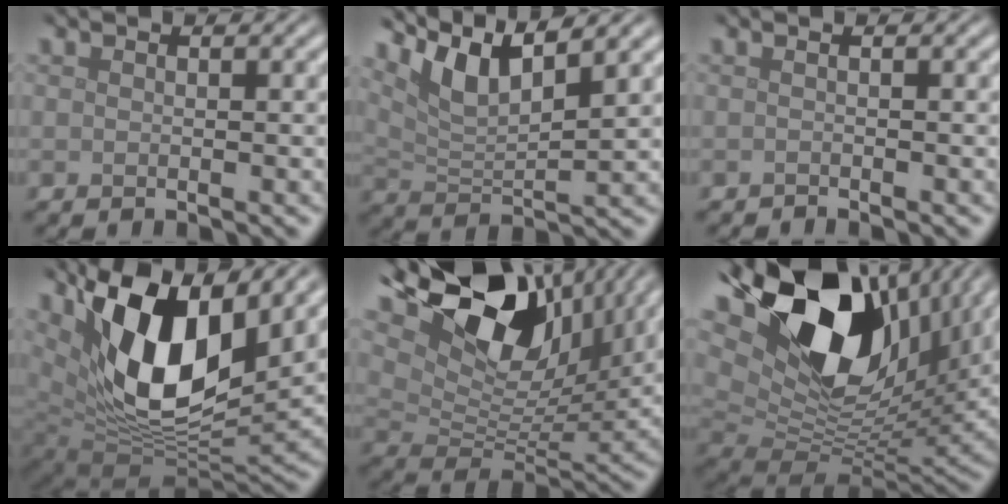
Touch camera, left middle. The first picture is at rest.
{"total": 5.7, "force": [3.9, 1.3, 3.9], "torque": [-0.083, -0.002, 0.076]}
{"total": 0.6, "force": [-0.5, 0.1, 0.2], "torque": [-0.001, -0.002, -0.013]}
{"total": 14.7, "force": [5.7, 7.4, 11.3], "torque": [-0.200, -0.004, 0.101]}
{"total": 14.9, "force": [8.4, 7.6, 9.7], "torque": [-0.187, 0.023, 0.140]}
{"total": 17.5, "force": [7.5, 9.9, 12.4], "torque": [-0.248, 0.007, 0.137]}